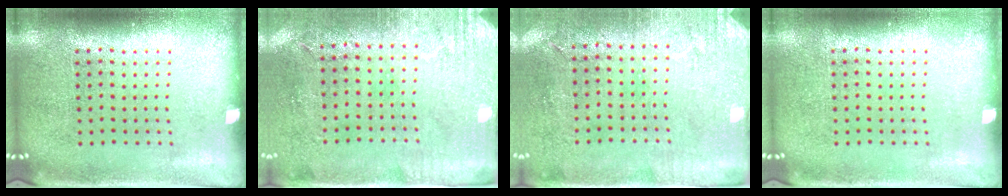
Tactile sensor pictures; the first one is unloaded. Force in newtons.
{"total": 3.0, "press": 2.4, "slide": 1.8}
{"total": 2.9, "press": 2.4, "slide": 1.7}
{"total": 0.0}